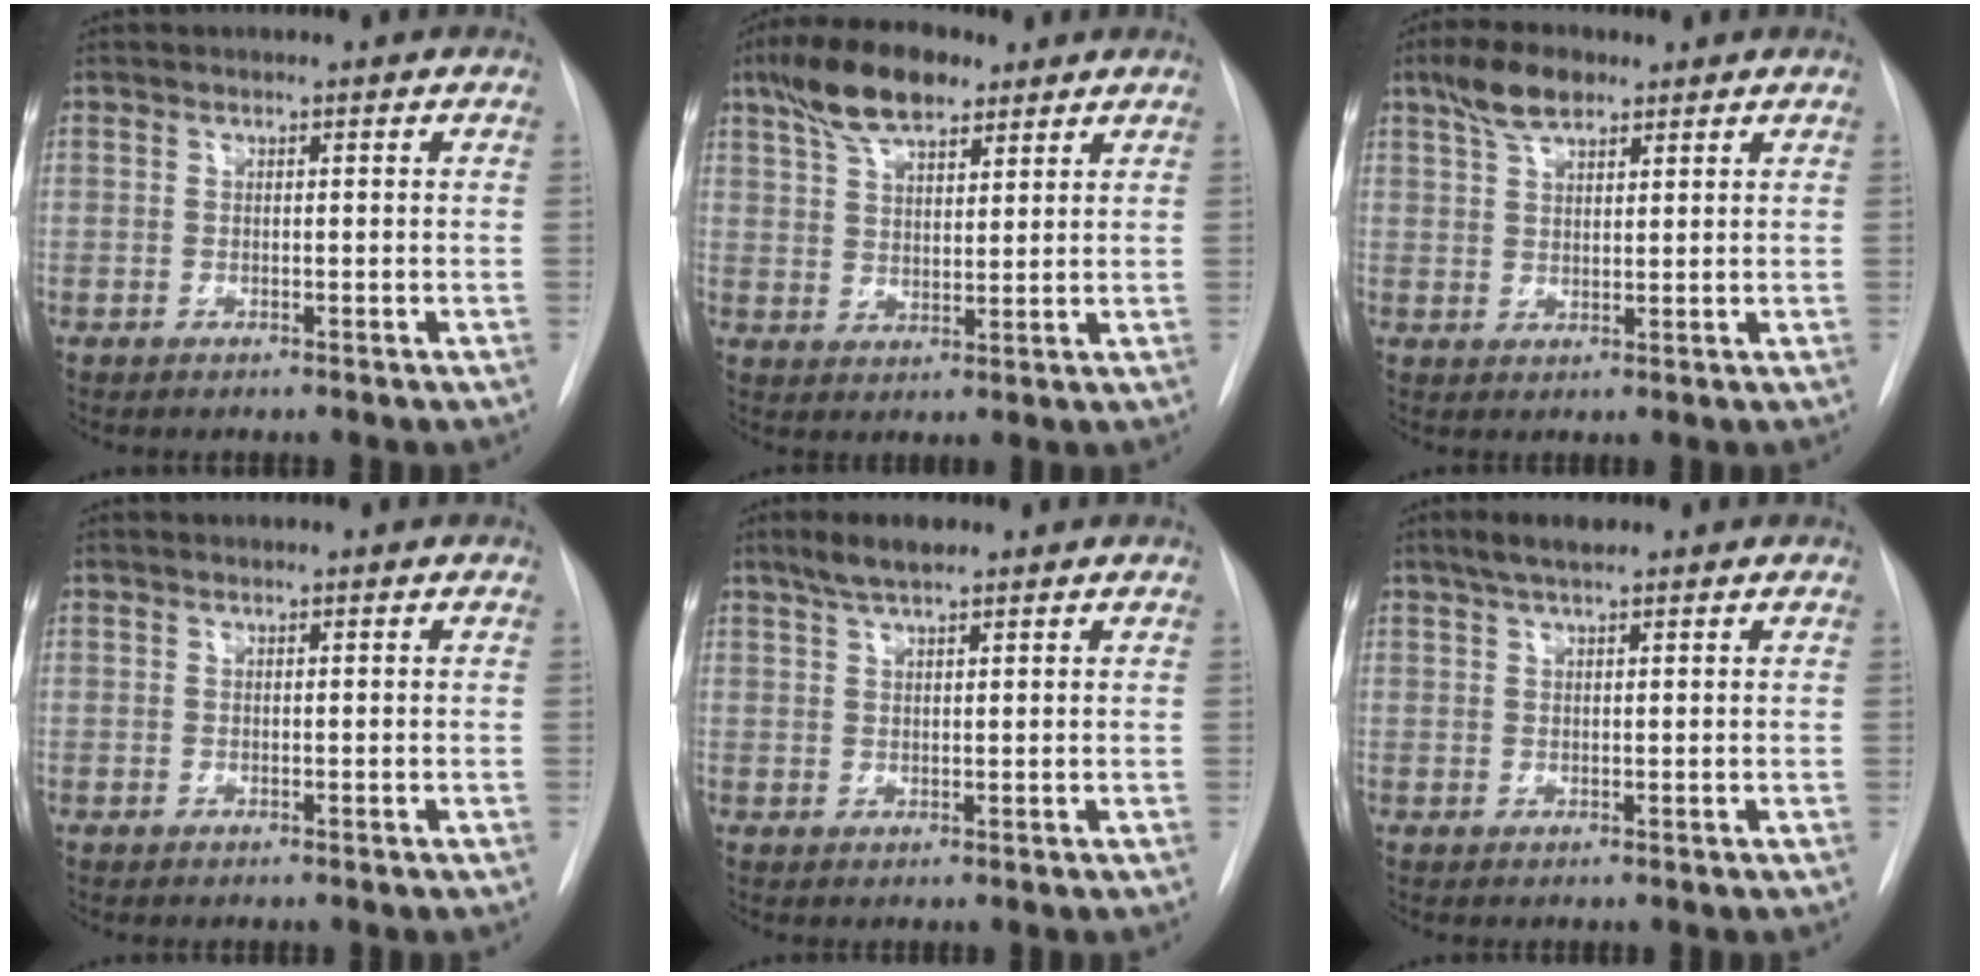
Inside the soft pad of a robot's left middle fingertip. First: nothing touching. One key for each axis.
{"total": 9.8, "fx": 6.7, "fy": 3.7, "fz": 6.1, "tx": -0.119, "ty": 0.020, "tz": 0.122}
{"total": 5.6, "fx": 3.9, "fy": 2.2, "fz": 3.4, "tx": -0.071, "ty": 0.014, "tz": 0.074}
{"total": 0.0}
{"total": 4.2, "fx": 3.2, "fy": 0.8, "fz": 2.6, "tx": -0.056, "ty": 0.009, "tz": 0.059}
{"total": 3.5, "fx": 2.6, "fy": 0.6, "fz": 2.2, "tx": -0.049, "ty": 0.010, "tz": 0.047}